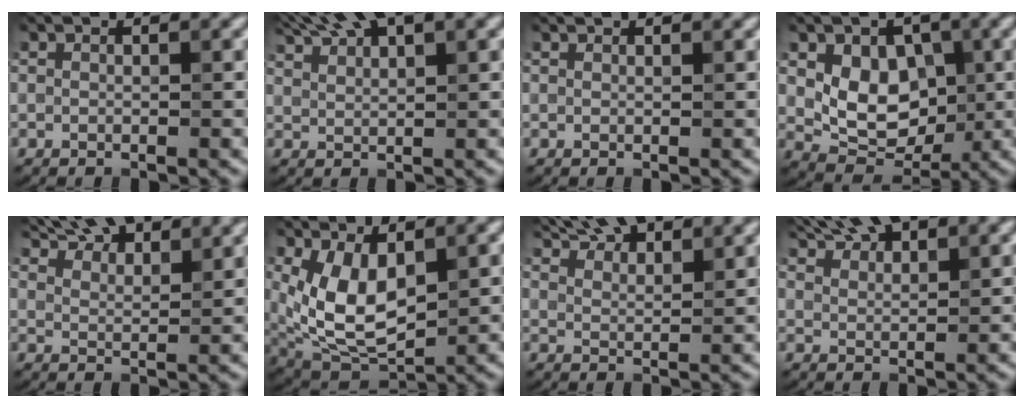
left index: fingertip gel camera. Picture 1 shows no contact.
{"total": 7.1, "force": [5.6, 1.3, 4.2], "torque": [-0.068, 0.017, 0.091]}
{"total": 0.8, "force": [0.8, 0.0, 0.1], "torque": [-0.002, -0.002, 0.011]}
{"total": 5.3, "force": [0.6, 3.9, 3.5], "torque": [-0.048, -0.009, 0.014]}
{"total": 10.2, "force": [8.5, 3.0, 4.8], "torque": [-0.073, 0.018, 0.110]}
{"total": 6.8, "force": [1.3, 3.7, 5.6], "torque": [-0.123, -0.012, 0.028]}
{"total": 8.9, "force": [7.4, 2.4, 4.1], "torque": [-0.061, 0.021, 0.092]}
{"total": 7.3, "force": [6.2, 1.7, 3.4], "torque": [-0.053, 0.018, 0.087]}